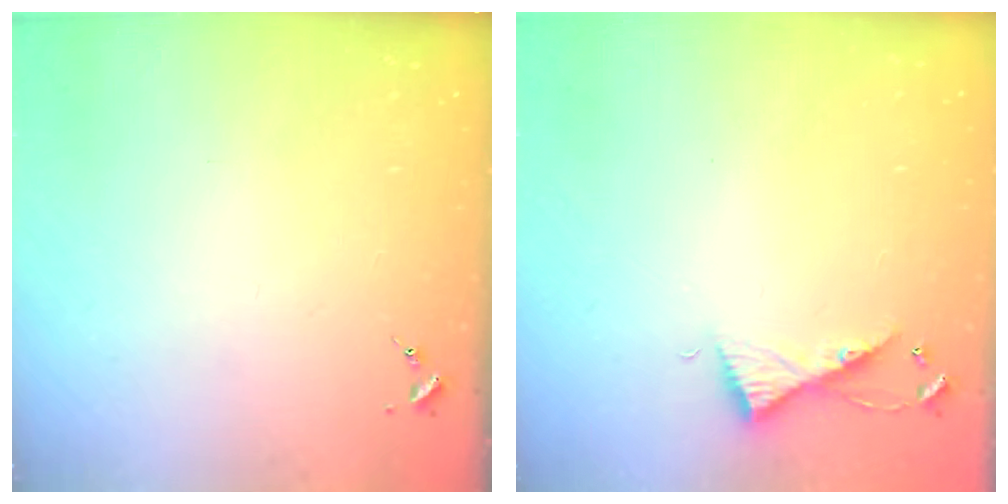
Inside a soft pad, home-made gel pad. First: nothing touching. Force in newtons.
{"total": 6.2, "press": 6.2, "slide": 0.6}